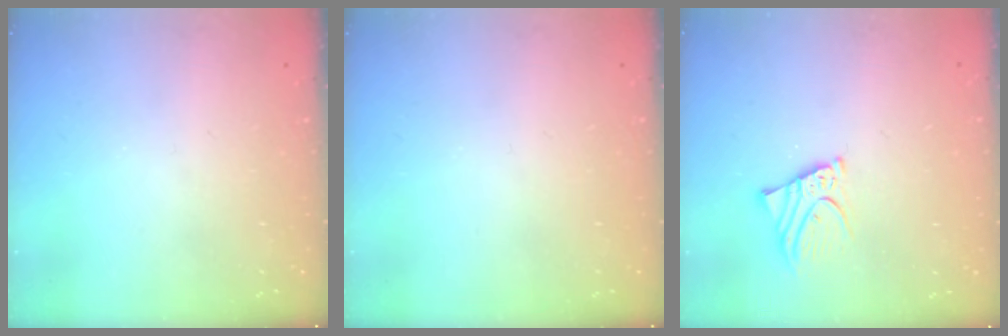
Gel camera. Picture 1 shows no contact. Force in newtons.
{"total": 0.0}
{"total": 4.4, "press": 4.3, "slide": 0.5}